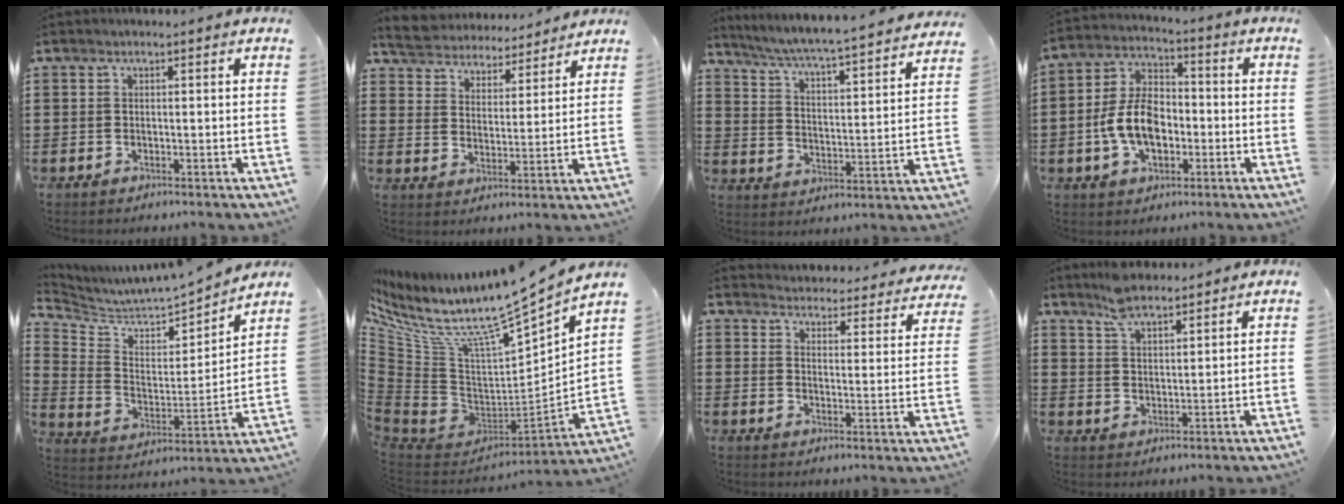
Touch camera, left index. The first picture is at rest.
{"total": 5.1, "force": [5.1, 0.1, -0.5], "torque": [-0.020, -0.038, 0.087]}
{"total": 4.7, "force": [4.4, -1.0, 1.4], "torque": [-0.049, -0.041, 0.065]}
{"total": 9.6, "force": [-2.2, 5.9, 7.3], "torque": [-0.169, 0.008, -0.045]}
{"total": 4.3, "force": [4.1, 1.3, 0.1], "torque": [-0.033, -0.044, 0.063]}
{"total": 11.2, "force": [8.5, 2.1, 6.9], "torque": [-0.146, -0.070, 0.134]}
{"total": 3.9, "force": [3.9, 0.0, -0.2], "torque": [-0.011, -0.038, 0.063]}
{"total": 5.1, "force": [4.5, 1.6, 1.8], "torque": [-0.047, -0.005, 0.085]}